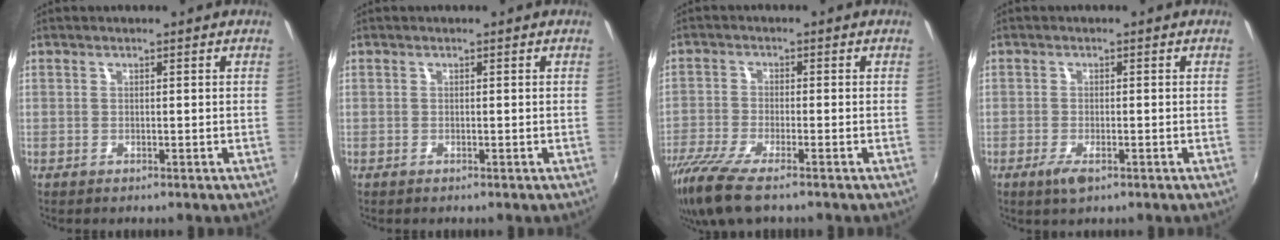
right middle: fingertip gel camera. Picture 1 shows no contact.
{"total": 0.0}
{"total": 9.7, "force": [-7.1, 1.6, 6.4], "torque": [-0.154, -0.041, -0.135]}
{"total": 3.2, "force": [-1.8, 1.0, 2.4], "torque": [-0.052, -0.007, -0.032]}